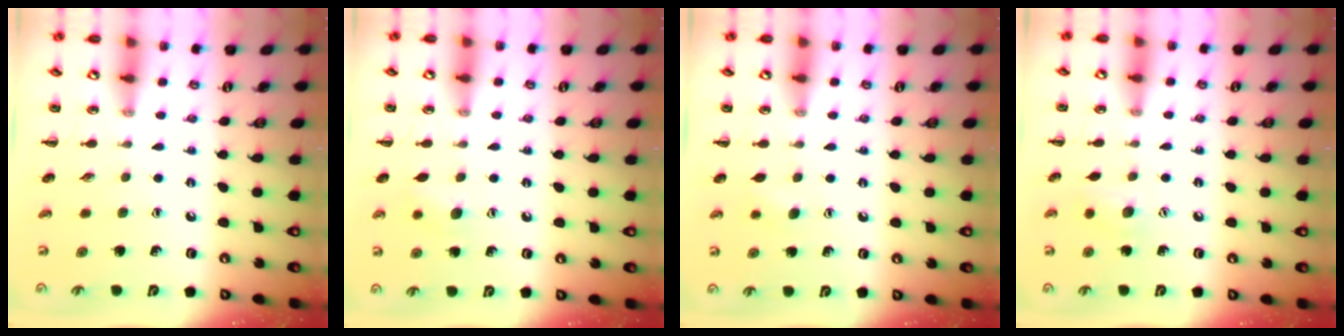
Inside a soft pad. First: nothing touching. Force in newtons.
{"total": 6.2, "press": 6.0, "slide": 1.4}
{"total": 3.9, "press": 3.7, "slide": 1.1}
{"total": 7.1, "press": 7.0, "slide": 1.3}